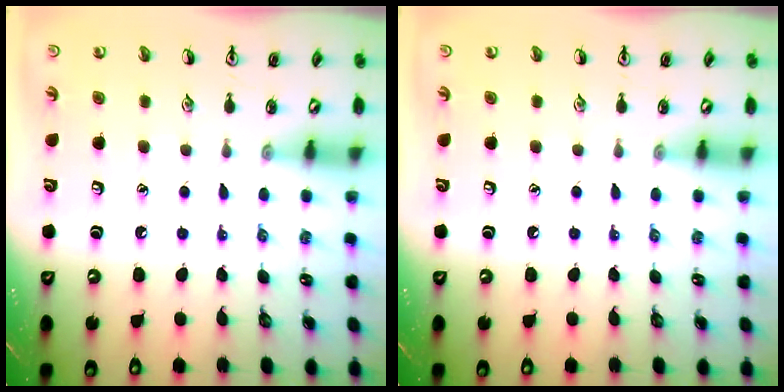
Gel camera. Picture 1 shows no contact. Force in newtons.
{"total": 0.0}